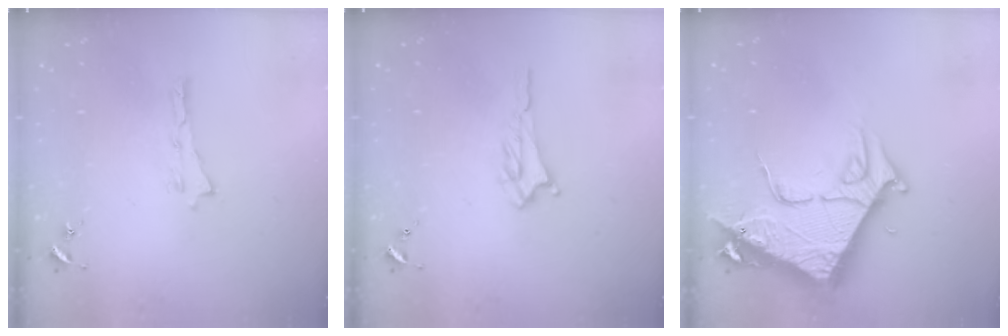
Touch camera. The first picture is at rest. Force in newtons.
{"total": 1.7, "press": 1.6, "slide": 0.3}
{"total": 10.0, "press": 9.9, "slide": 1.3}